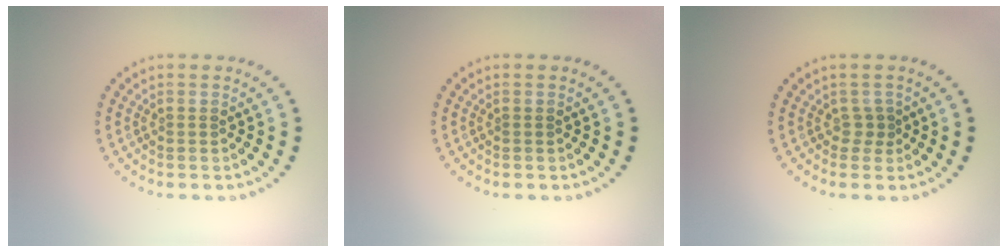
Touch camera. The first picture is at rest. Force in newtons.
{"total": 0.0}
{"total": 1.1, "press": 0.8, "slide": 0.8}